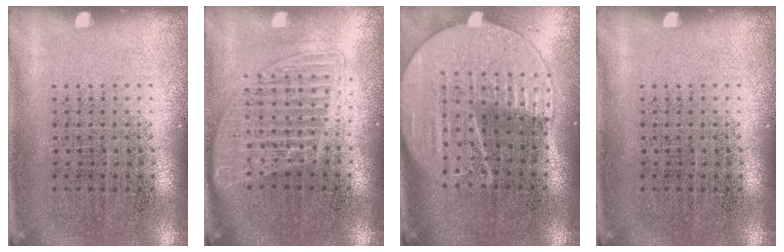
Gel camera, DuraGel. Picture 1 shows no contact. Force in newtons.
{"total": 1.5, "press": 1.3, "slide": 0.7}
{"total": 2.0, "press": 1.8, "slide": 0.9}
{"total": 0.0}